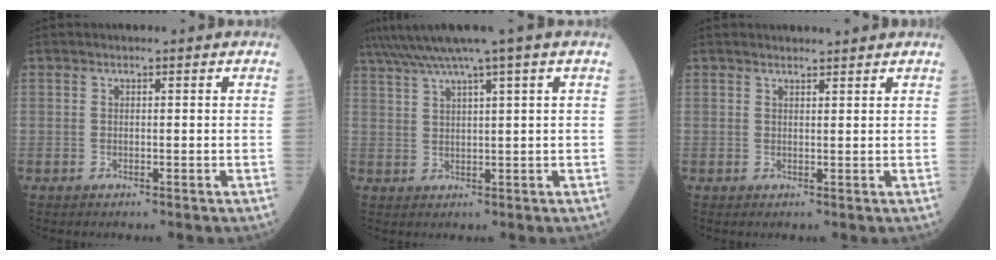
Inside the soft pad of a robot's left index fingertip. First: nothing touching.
{"total": 7.3, "force": [5.4, -1.8, 4.7], "torque": [-0.081, 0.027, 0.092]}
{"total": 2.7, "force": [2.7, 0.2, 0.3], "torque": [-0.008, 0.009, 0.036]}